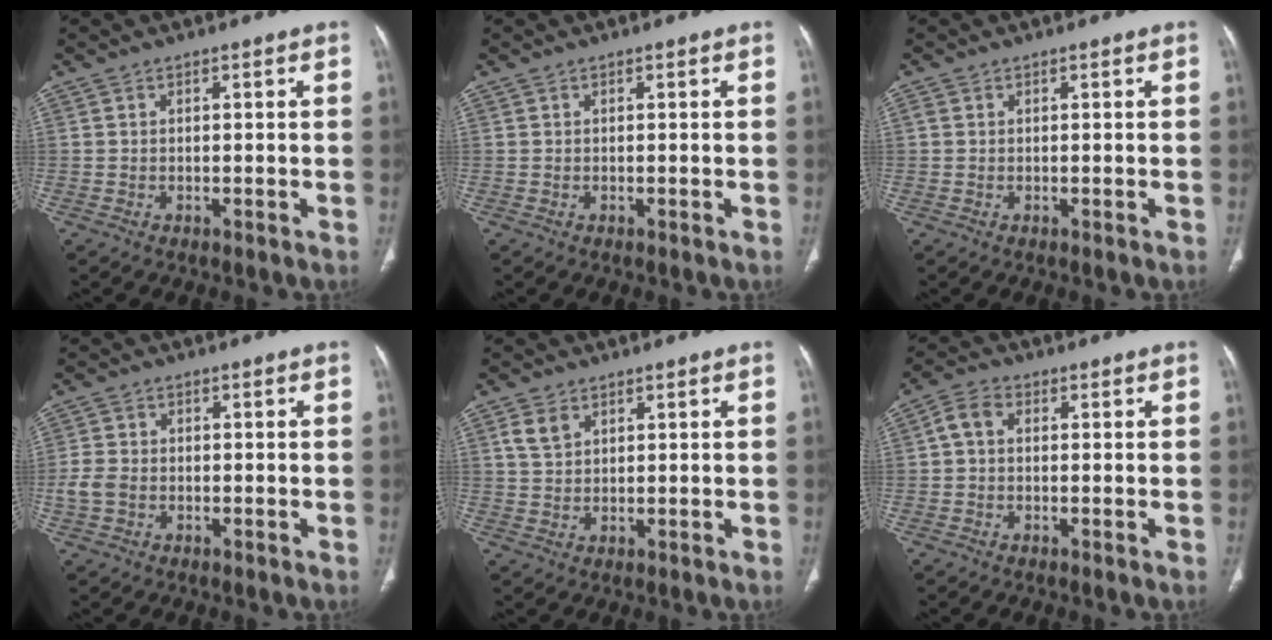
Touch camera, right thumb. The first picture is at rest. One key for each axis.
{"total": 0.0}
{"total": 0.6, "fx": 0.2, "fy": 0.6, "fz": 0.2, "tx": -0.002, "ty": 0.004, "tz": 0.003}
{"total": 3.8, "fx": -1.0, "fy": 2.9, "fz": 2.2, "tx": -0.049, "ty": 0.008, "tz": -0.020}
{"total": 3.7, "fx": 1.8, "fy": 2.5, "fz": 2.0, "tx": -0.038, "ty": -0.001, "tz": 0.042}
{"total": 3.9, "fx": 0.2, "fy": 2.8, "fz": 2.7, "tx": -0.048, "ty": 0.012, "tz": -0.006}